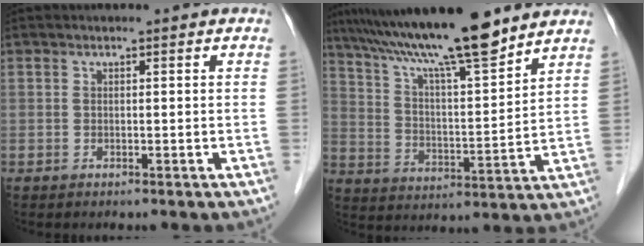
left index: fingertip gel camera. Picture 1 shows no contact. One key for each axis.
{"total": 17.4, "fx": 14.2, "fy": 1.0, "fz": 10.0, "tx": -0.170, "ty": 0.013, "tz": 0.239}